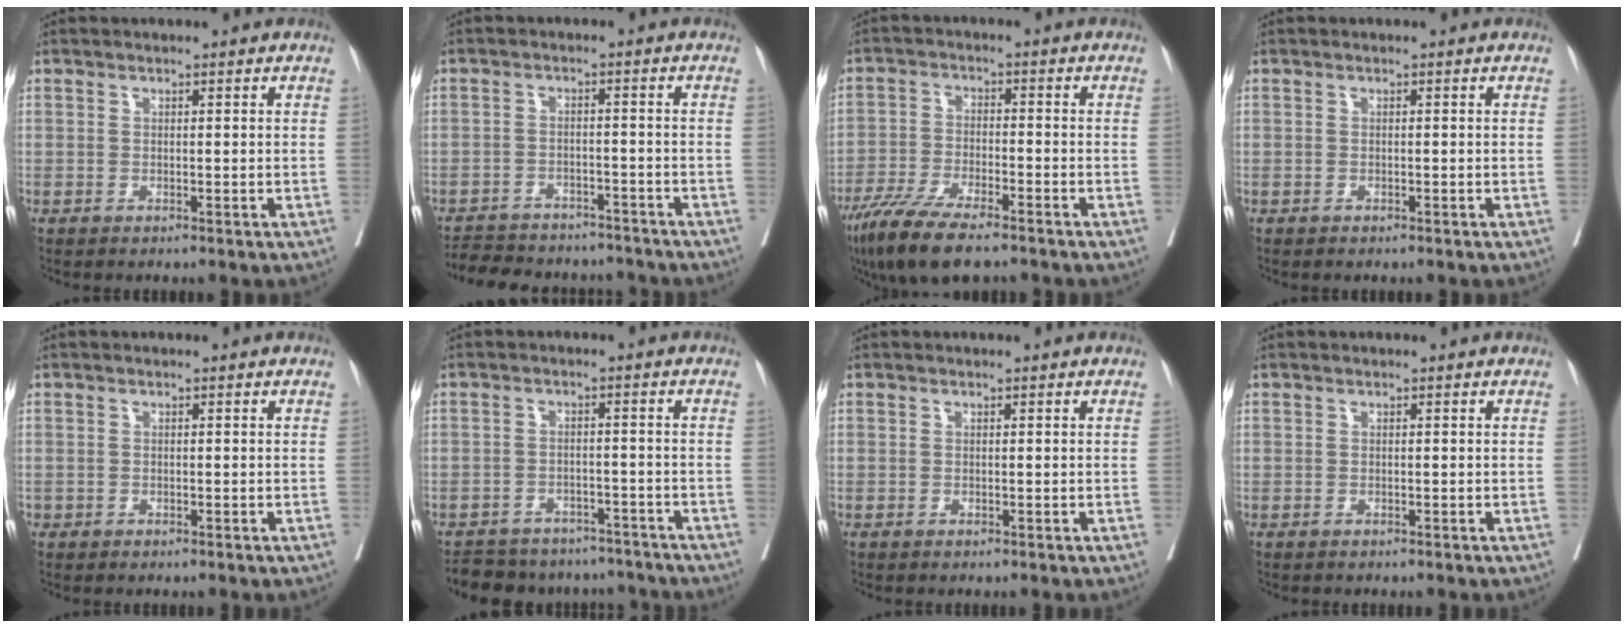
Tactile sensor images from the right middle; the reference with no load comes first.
{"total": 13.6, "force": [-12.3, 4.6, 3.5], "torque": [-0.072, 0.012, -0.162]}
{"total": 11.2, "force": [-8.2, 2.3, 7.2], "torque": [-0.125, -0.025, -0.142]}
{"total": 0.0}
{"total": 0.0}
{"total": 12.8, "force": [-11.4, 5.3, 2.3], "torque": [-0.038, 0.017, -0.141]}
{"total": 0.0}
{"total": 0.0}